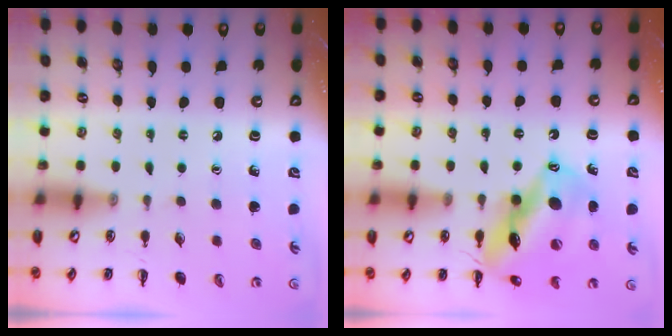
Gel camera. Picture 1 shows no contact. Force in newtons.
{"total": 16.2, "press": 15.8, "slide": 3.6}